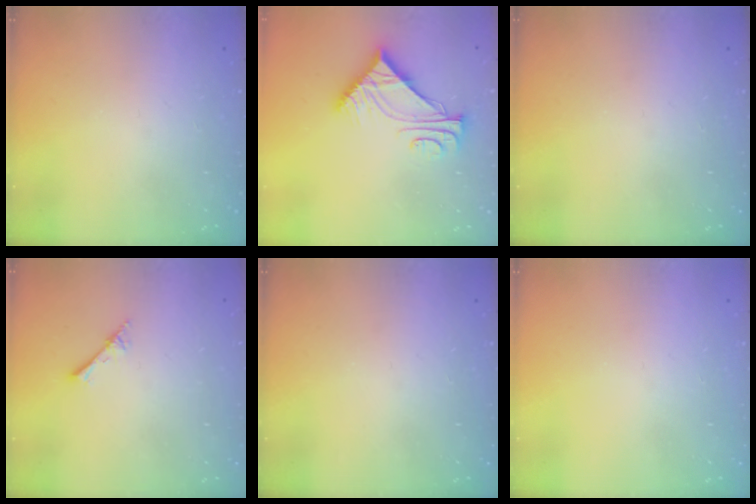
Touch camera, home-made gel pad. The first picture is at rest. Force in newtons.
{"total": 9.1, "press": 9.0, "slide": 0.9}
{"total": 0.0}
{"total": 2.6, "press": 2.6, "slide": 0.3}
{"total": 0.0}
{"total": 0.0}